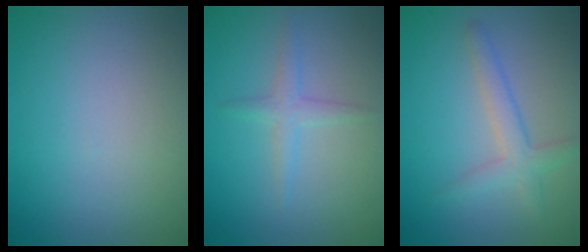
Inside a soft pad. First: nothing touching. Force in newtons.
{"total": 1.7, "press": 1.7, "slide": 0.1}
{"total": 2.5, "press": 2.5, "slide": 0.1}